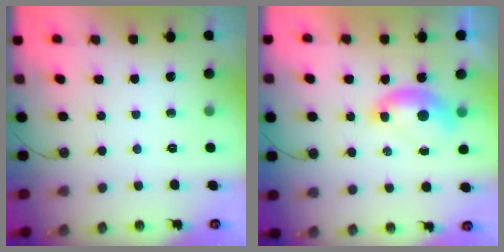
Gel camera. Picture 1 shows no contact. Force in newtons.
{"total": 1.7, "press": 1.6, "slide": 0.6}